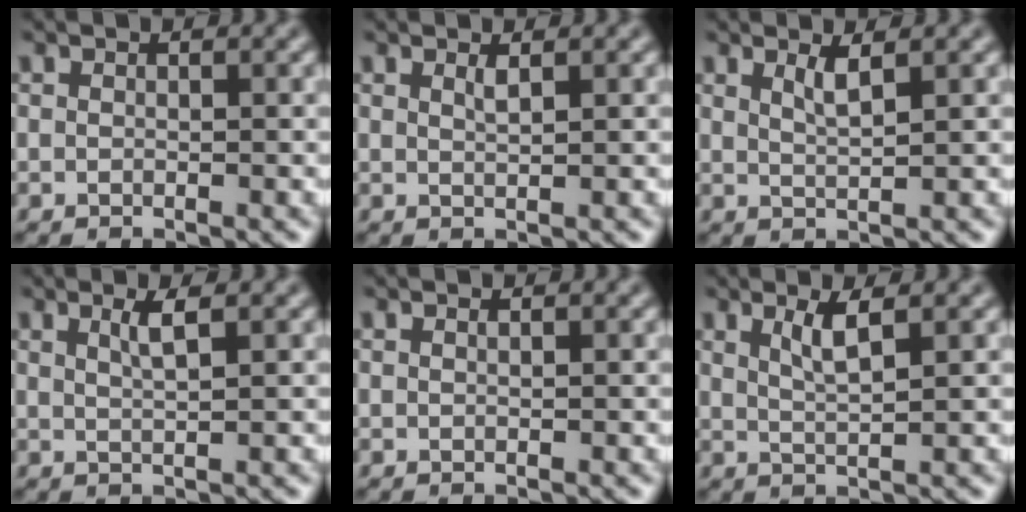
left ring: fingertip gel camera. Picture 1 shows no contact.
{"total": 0.9, "force": [0.6, 0.1, 0.6], "torque": [-0.008, -0.001, 0.010]}
{"total": 1.7, "force": [1.0, 0.4, 1.4], "torque": [-0.020, 0.000, 0.014]}
{"total": 1.8, "force": [0.9, 0.4, 1.5], "torque": [-0.024, 0.002, 0.012]}
{"total": 0.0}
{"total": 2.4, "force": [1.2, 0.5, 2.0], "torque": [-0.035, -0.001, 0.021]}